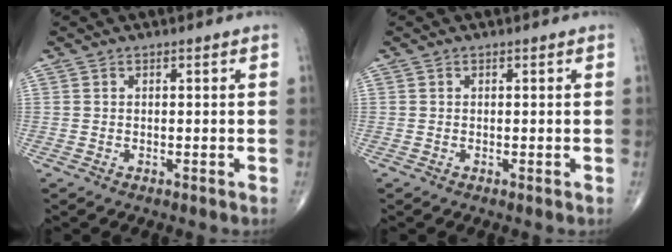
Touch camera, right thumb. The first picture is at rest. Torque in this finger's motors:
{"motor_torque": [0.19, 0.16, -0.06, -0.47, -0.01]}